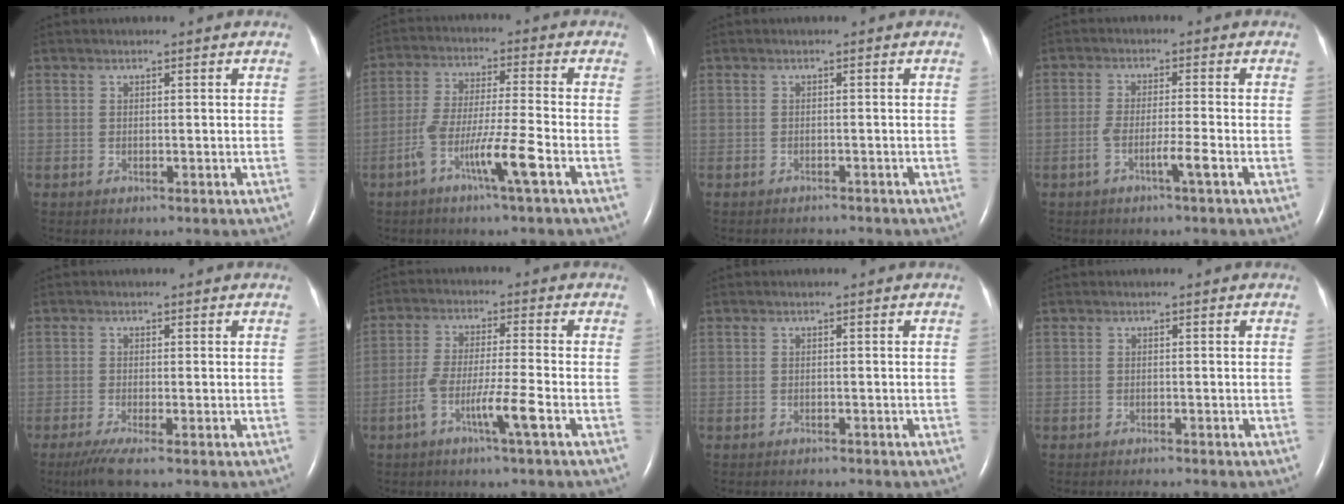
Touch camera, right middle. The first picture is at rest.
{"total": 8.5, "force": [-4.2, -0.7, 7.4], "torque": [-0.147, -0.003, -0.083]}
{"total": 1.9, "force": [-1.9, 0.3, 0.0], "torque": [0.001, -0.006, -0.023]}
{"total": 3.7, "force": [-1.9, -0.5, 3.1], "torque": [-0.061, -0.005, -0.038]}
{"total": 3.5, "force": [-2.3, -0.1, 2.7], "torque": [-0.058, -0.015, -0.047]}
{"total": 6.7, "force": [-3.2, -0.8, 5.8], "torque": [-0.113, -0.006, -0.065]}
{"total": 1.5, "force": [-1.5, 0.1, 0.3], "torque": [-0.005, -0.004, -0.015]}
{"total": 1.3, "force": [-1.3, -0.2, 0.3], "torque": [-0.005, -0.003, -0.016]}